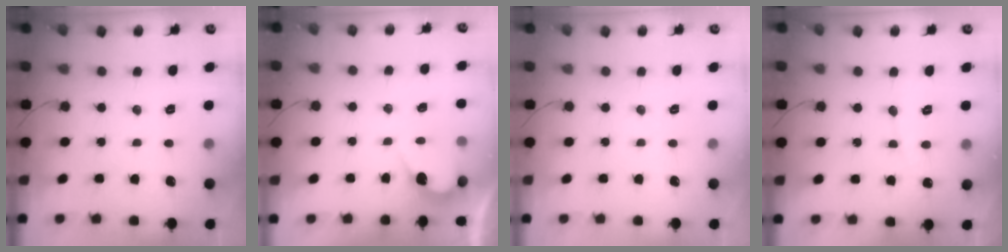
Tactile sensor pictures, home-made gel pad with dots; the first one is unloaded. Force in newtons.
{"total": 4.1, "press": 4.1, "slide": 0.3}
{"total": 0.0}
{"total": 5.2, "press": 5.2, "slide": 0.4}